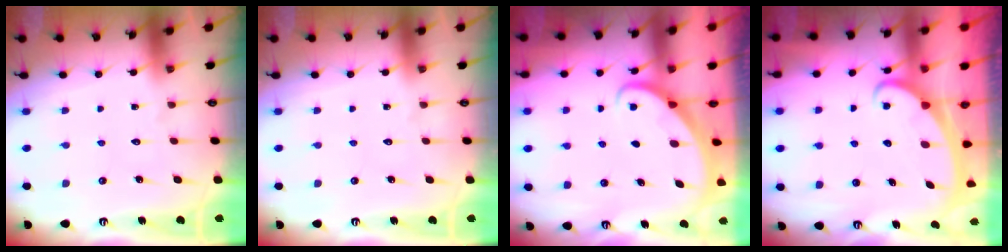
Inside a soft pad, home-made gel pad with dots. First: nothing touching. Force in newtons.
{"total": 0.0}
{"total": 2.2, "press": 2.2, "slide": 0.2}
{"total": 2.3, "press": 2.3, "slide": 0.3}